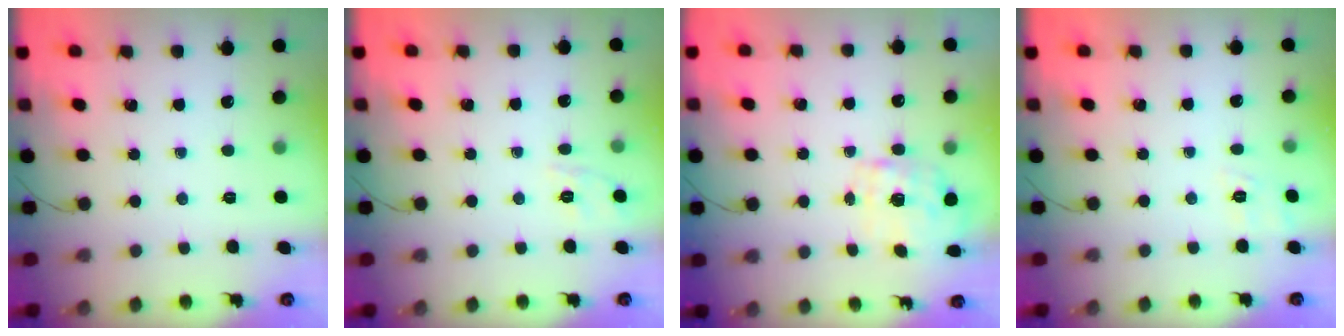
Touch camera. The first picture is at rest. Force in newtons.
{"total": 2.0, "press": 0.7, "slide": 1.9}
{"total": 2.3, "press": 2.3, "slide": 0.5}
{"total": 3.6, "press": 3.0, "slide": 2.0}